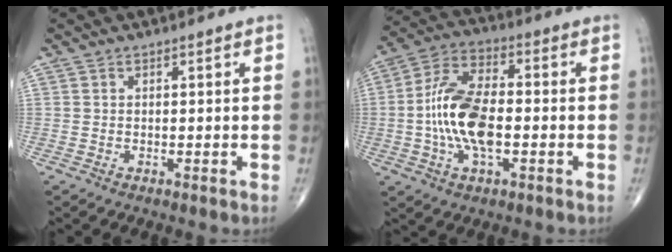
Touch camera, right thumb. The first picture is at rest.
{"total": 14.0, "force": [-1.8, 6.6, 12.1], "torque": [-0.244, 0.023, -0.040]}